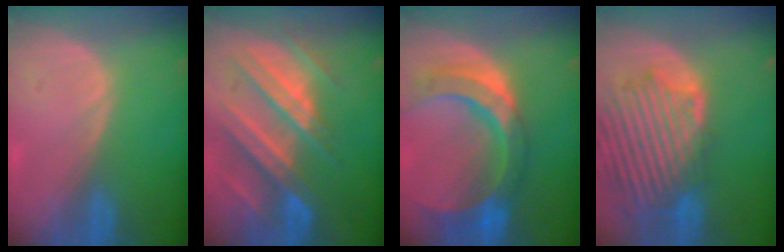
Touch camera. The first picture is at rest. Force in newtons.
{"total": 11.0, "press": 9.8, "slide": 5.0}
{"total": 11.5, "press": 9.8, "slide": 5.9}
{"total": 13.7, "press": 11.8, "slide": 6.9}